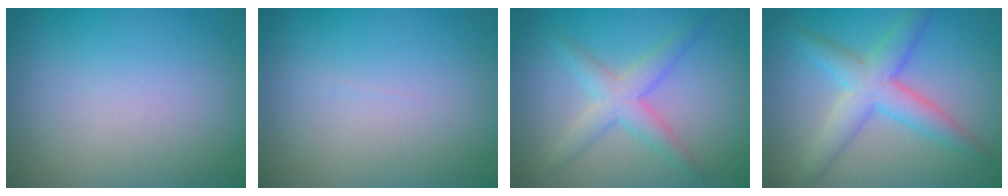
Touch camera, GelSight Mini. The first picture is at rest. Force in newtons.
{"total": 0.0}
{"total": 3.0, "press": 3.0, "slide": 0.1}
{"total": 4.4, "press": 4.4, "slide": 0.2}